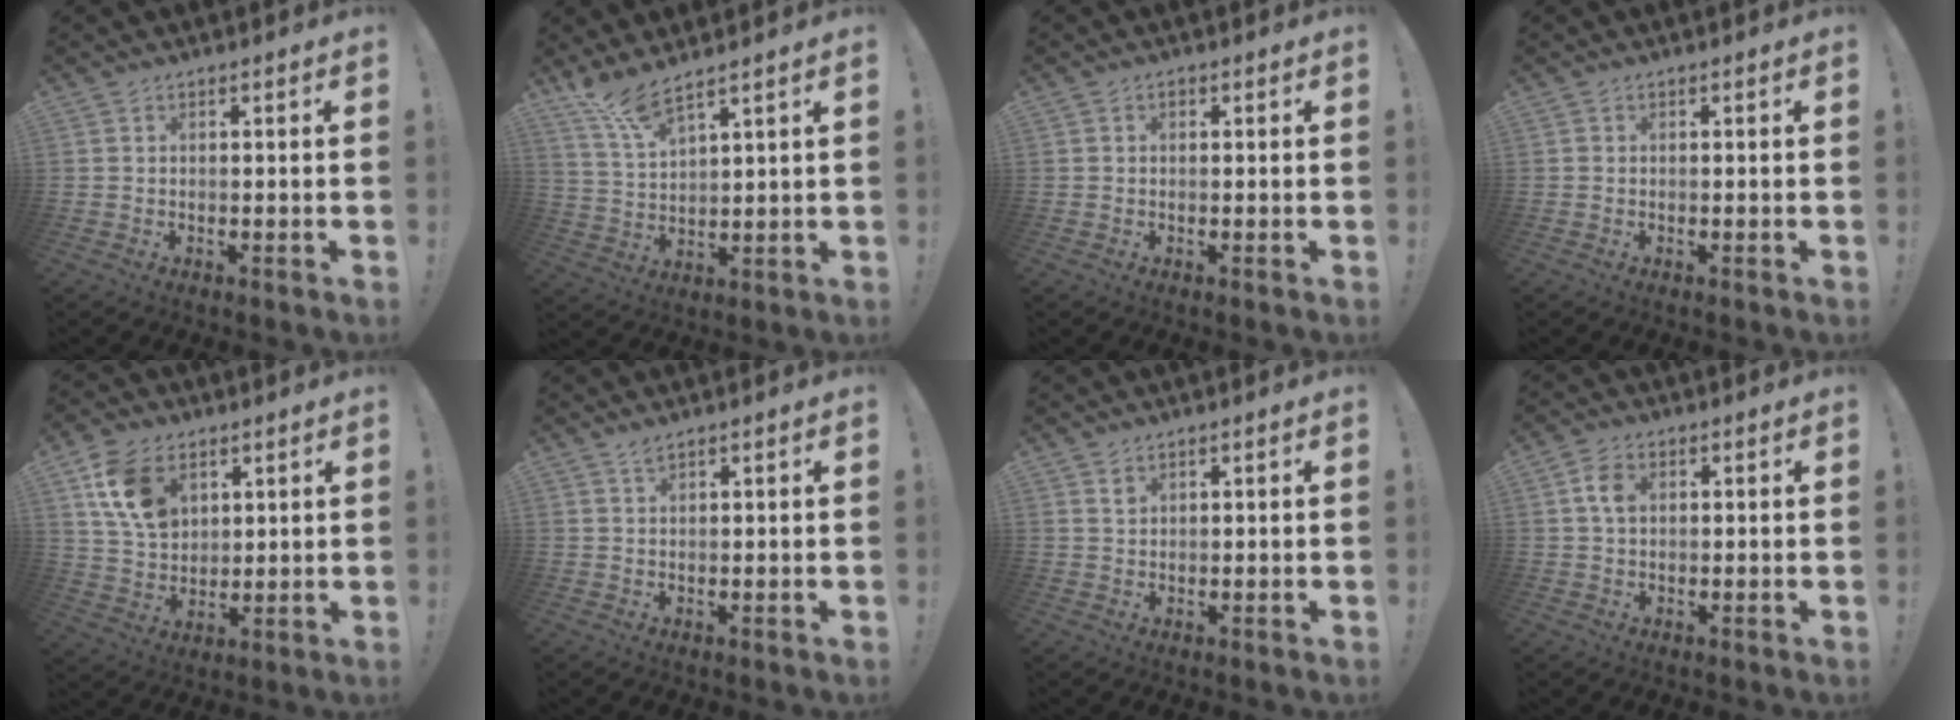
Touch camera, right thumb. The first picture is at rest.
{"total": 7.7, "force": [6.6, 0.9, 4.0], "torque": [-0.094, -0.034, 0.121]}
{"total": 0.6, "force": [-0.1, 0.5, 0.3], "torque": [-0.005, 0.003, -0.003]}
{"total": 0.0}
{"total": 13.3, "force": [6.1, 9.4, 7.3], "torque": [-0.119, -0.010, 0.122]}
{"total": 1.6, "force": [1.3, 0.2, 0.9], "torque": [-0.018, -0.001, 0.023]}
{"total": 1.4, "force": [1.0, 0.9, 0.4], "torque": [0.001, -0.004, 0.018]}
{"total": 4.7, "force": [1.0, 3.3, 3.2], "torque": [-0.047, 0.004, 0.019]}